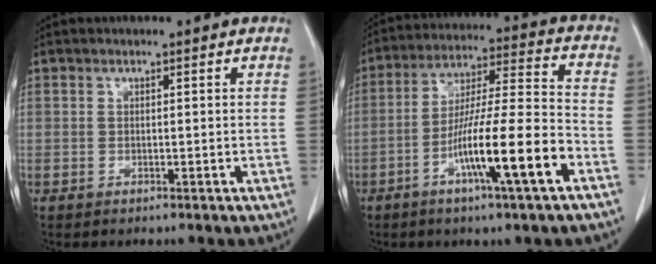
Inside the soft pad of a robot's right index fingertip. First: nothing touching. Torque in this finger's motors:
{"motor_torque": [1.70, -0.44, 0.86, 0.21]}